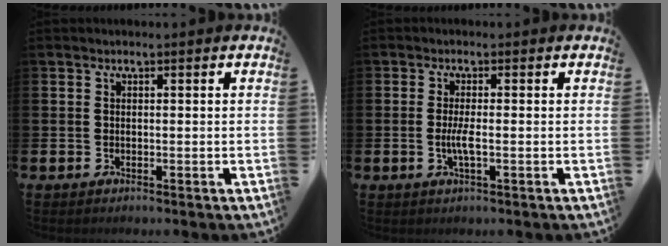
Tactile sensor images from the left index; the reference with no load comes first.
{"total": 2.4, "force": [-0.4, 0.3, 2.3], "torque": [-0.050, 0.001, -0.006]}